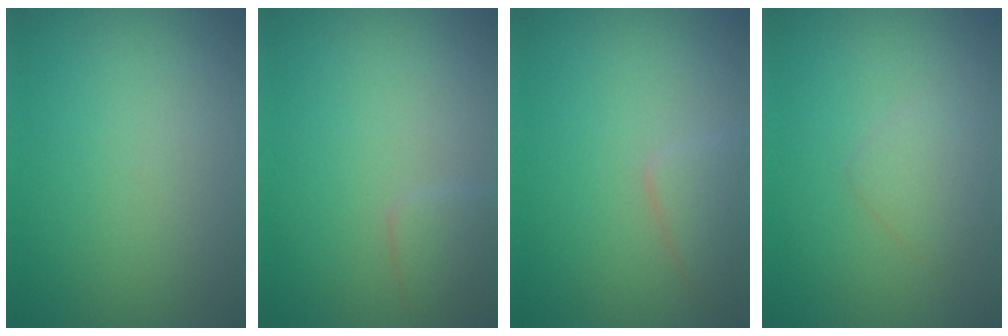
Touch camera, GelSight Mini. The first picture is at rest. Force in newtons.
{"total": 1.4, "press": 1.4, "slide": 0.0}
{"total": 2.2, "press": 2.2, "slide": 0.1}
{"total": 1.6, "press": 1.6, "slide": 0.1}